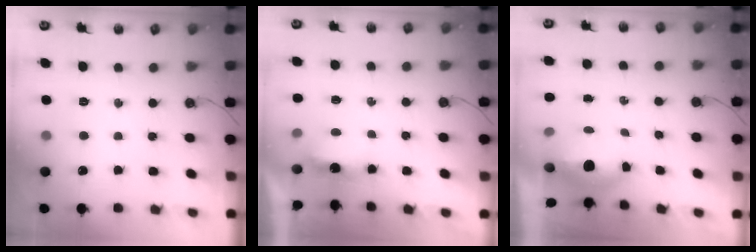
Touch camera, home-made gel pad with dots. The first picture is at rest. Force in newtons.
{"total": 3.8, "press": 3.7, "slide": 0.6}
{"total": 11.4, "press": 6.5, "slide": 9.4}